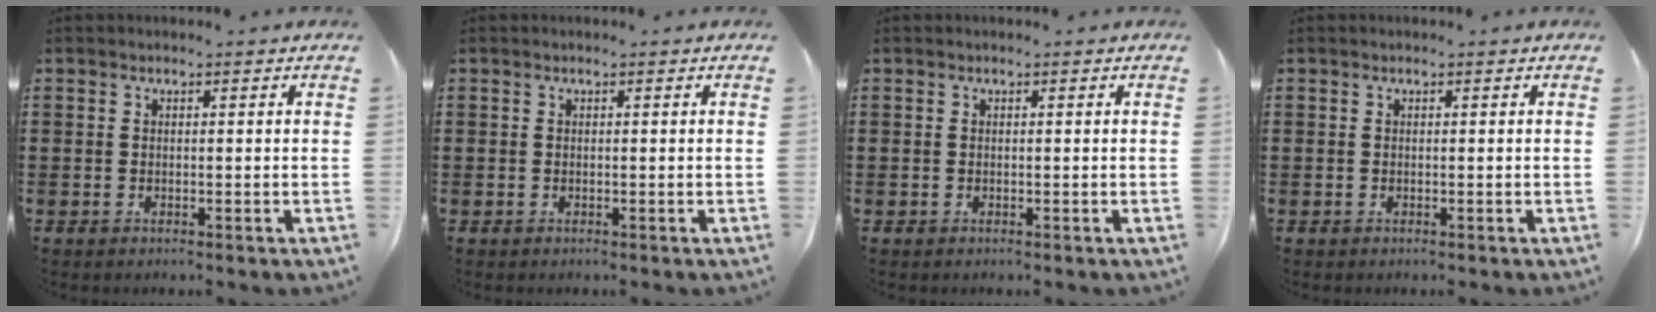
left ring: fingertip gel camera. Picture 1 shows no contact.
{"total": 0.0}
{"total": 0.0}
{"total": 0.0}